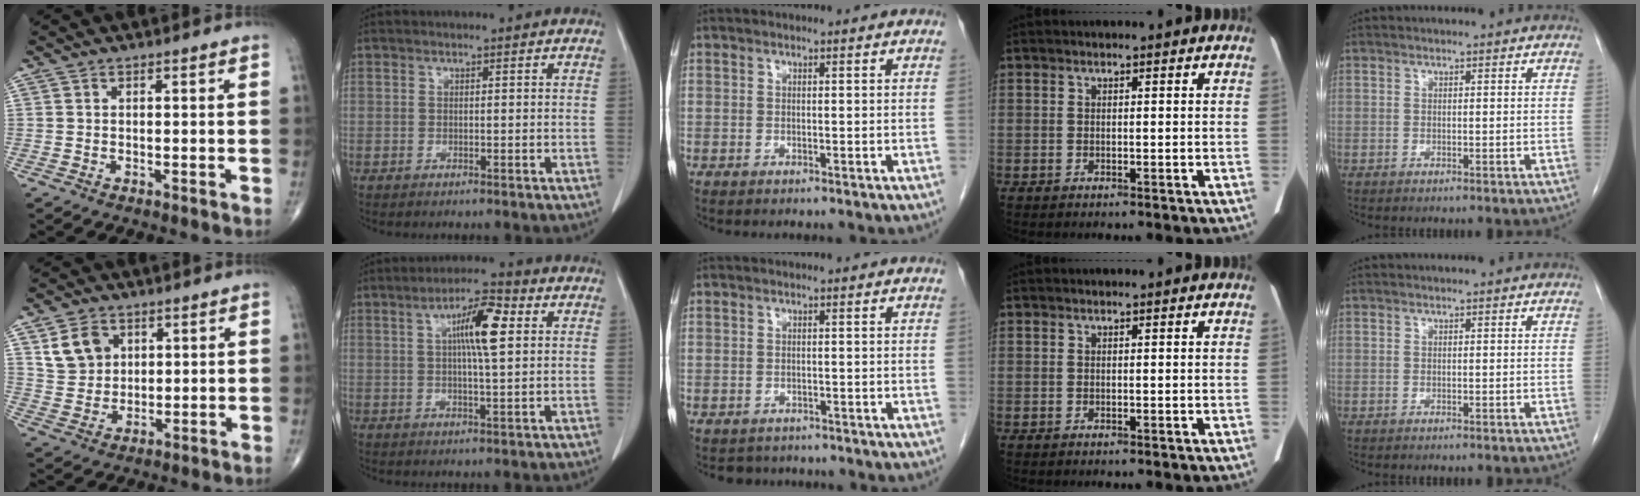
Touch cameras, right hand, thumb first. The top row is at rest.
{"thumb": {"total": 7.5, "force": [3.2, 5.9, 3.4], "torque": [-0.040, -0.014, 0.067]}, "index": {"total": 8.3, "force": [2.3, 1.2, 7.9], "torque": [-0.136, 0.013, 0.036]}, "middle": {"total": 2.8, "force": [-2.4, 1.3, -0.2], "torque": [-0.004, 0.001, -0.034]}}